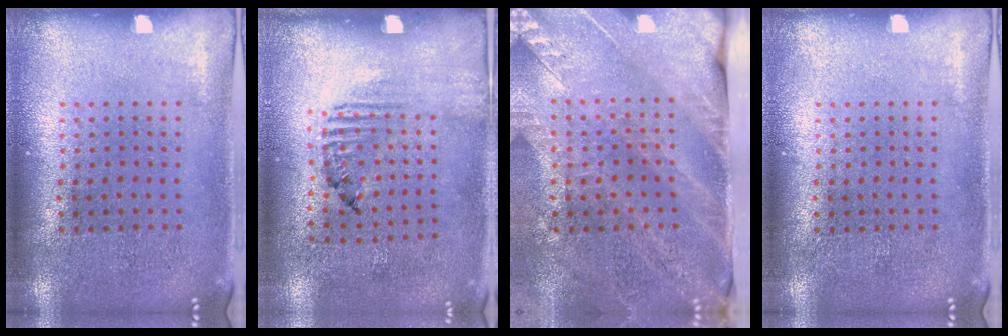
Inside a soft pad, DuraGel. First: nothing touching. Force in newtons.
{"total": 1.6, "press": 1.0, "slide": 1.3}
{"total": 3.5, "press": 2.9, "slide": 1.9}
{"total": 0.0}